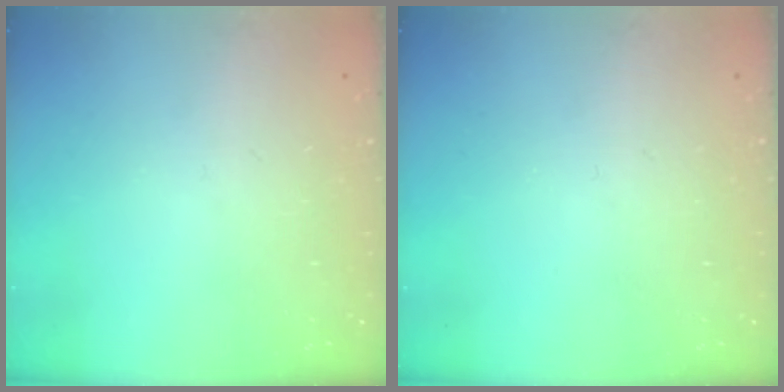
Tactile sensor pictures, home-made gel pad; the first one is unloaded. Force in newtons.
{"total": 0.0}